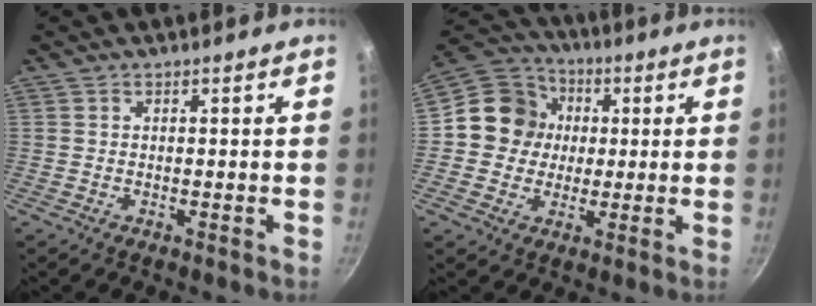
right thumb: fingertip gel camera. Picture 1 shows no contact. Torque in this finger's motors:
{"motor_torque": [0.40, 2.08, 0.66, -0.89, 0.29]}